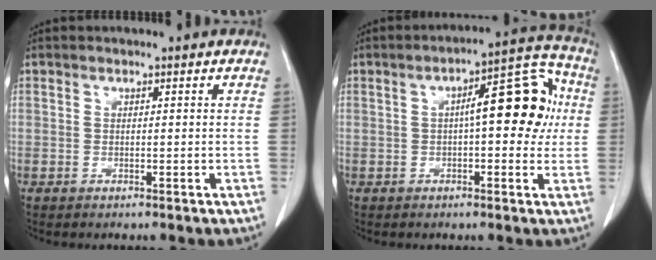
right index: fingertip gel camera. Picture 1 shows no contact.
{"total": 11.6, "force": [1.5, 3.6, 10.9], "torque": [-0.146, 0.039, 0.016]}